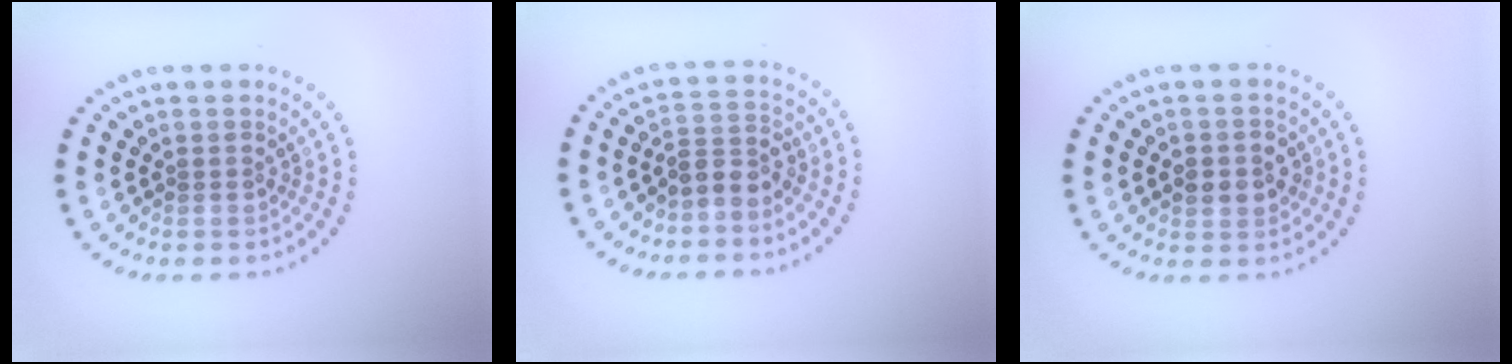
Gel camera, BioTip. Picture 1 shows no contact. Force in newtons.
{"total": 2.7, "press": 2.2, "slide": 1.4}
{"total": 2.3, "press": 2.3, "slide": 0.0}